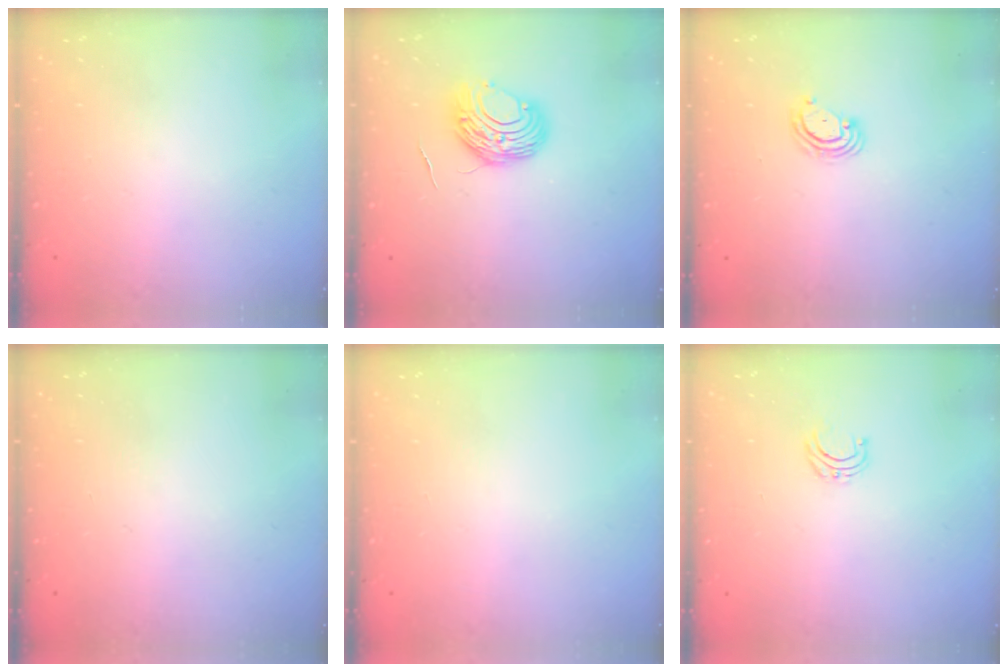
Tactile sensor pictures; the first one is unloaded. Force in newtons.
{"total": 9.4, "press": 9.3, "slide": 0.6}
{"total": 5.5, "press": 5.5, "slide": 0.6}
{"total": 0.0}
{"total": 0.0}
{"total": 4.0, "press": 4.0, "slide": 0.3}